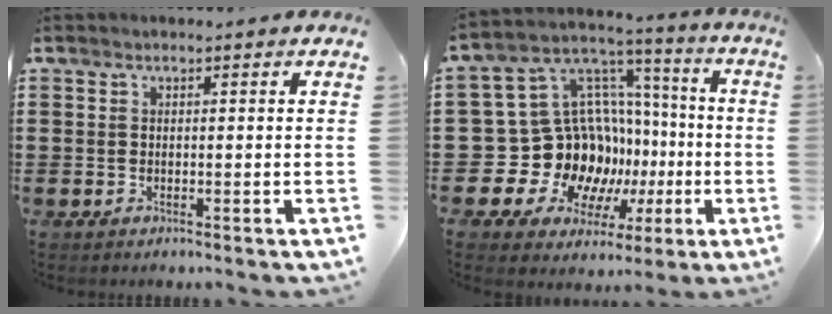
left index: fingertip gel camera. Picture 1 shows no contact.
{"total": 16.4, "force": [-2.6, 14.9, 6.5], "torque": [-0.164, -0.035, -0.004]}